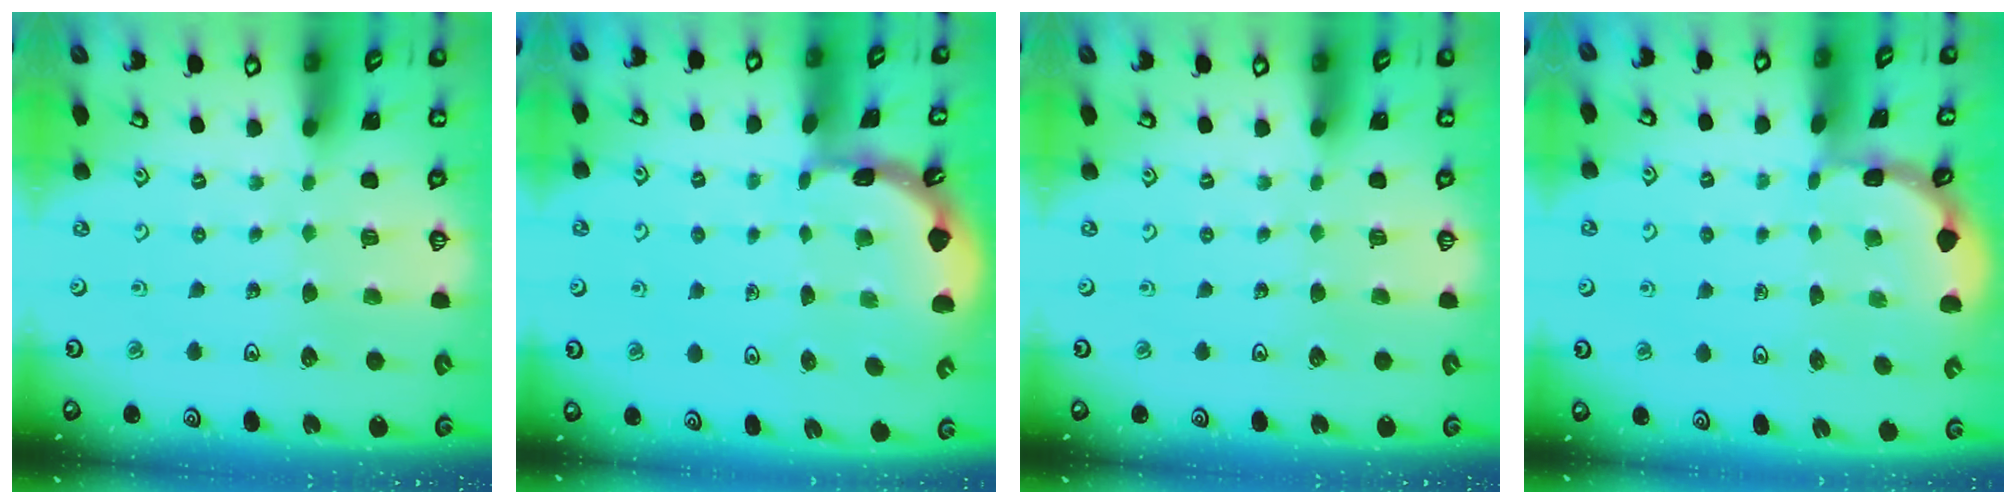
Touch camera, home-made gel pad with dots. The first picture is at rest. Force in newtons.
{"total": 1.8, "press": 1.8, "slide": 0.2}
{"total": 0.0}
{"total": 1.6, "press": 1.6, "slide": 0.1}